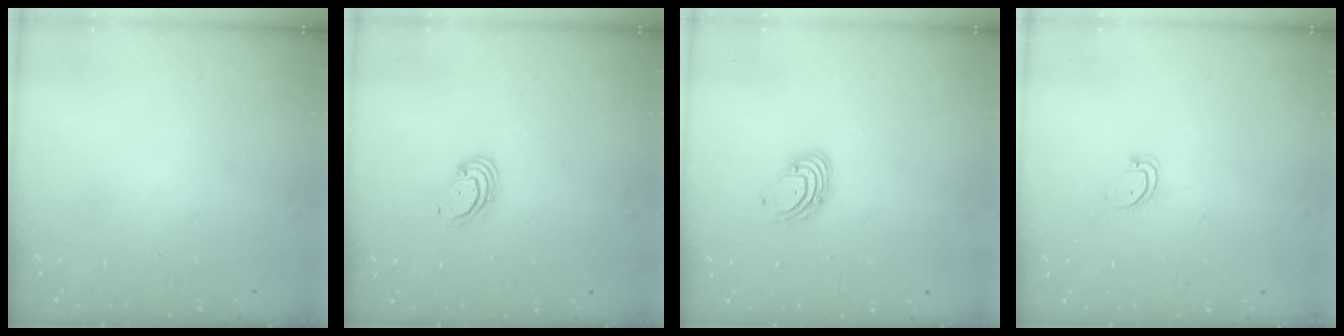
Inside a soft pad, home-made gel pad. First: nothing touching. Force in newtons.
{"total": 2.5, "press": 2.5, "slide": 0.3}
{"total": 3.7, "press": 3.7, "slide": 0.4}
{"total": 3.5, "press": 3.5, "slide": 0.4}